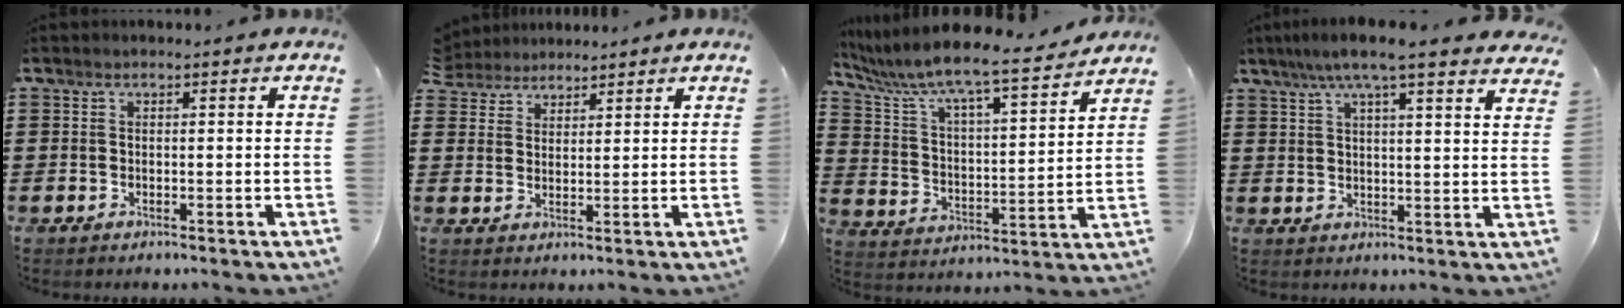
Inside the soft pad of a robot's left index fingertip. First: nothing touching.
{"total": 3.1, "force": [2.8, 1.3, -0.5], "torque": [-0.006, -0.003, 0.052]}
{"total": 7.2, "force": [6.4, 0.4, 3.2], "torque": [-0.094, -0.050, 0.099]}
{"total": 6.8, "force": [5.5, 0.2, 4.0], "torque": [-0.093, -0.011, 0.096]}